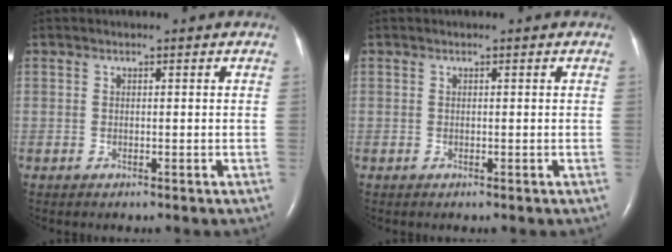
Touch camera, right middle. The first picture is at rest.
{"total": 0.0}